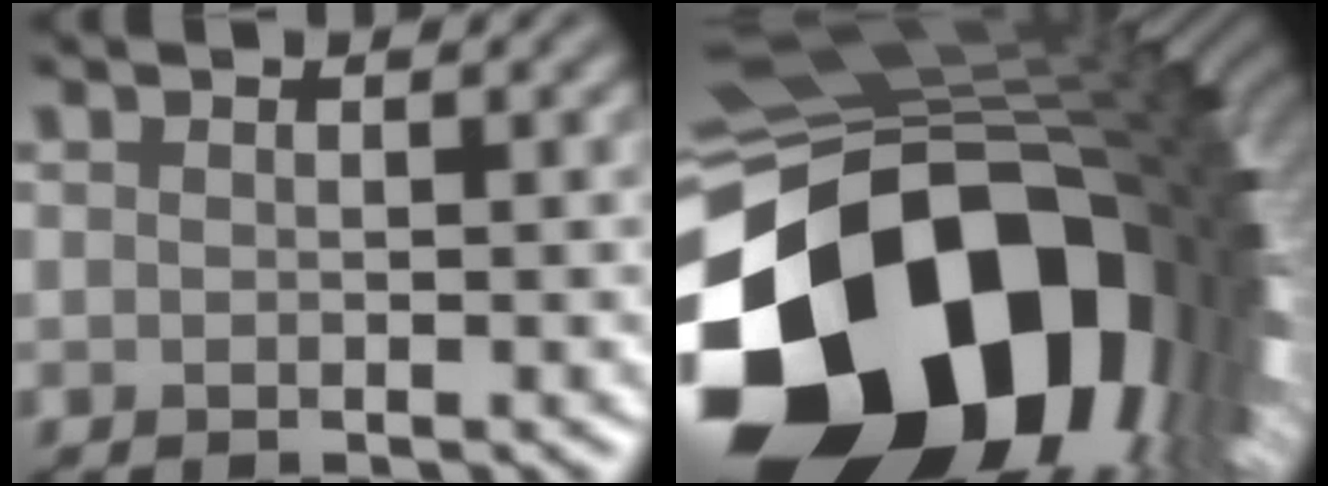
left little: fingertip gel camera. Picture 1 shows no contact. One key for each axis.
{"total": 21.5, "fx": -6.7, "fy": 14.4, "fz": 14.4, "tx": -0.315, "ty": -0.070, "tz": -0.088}